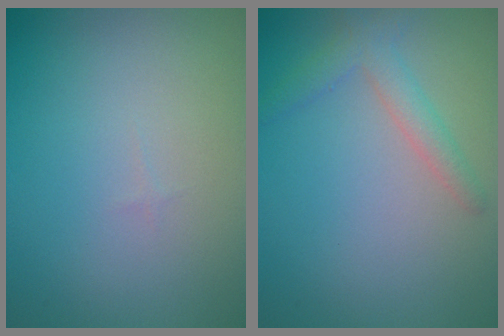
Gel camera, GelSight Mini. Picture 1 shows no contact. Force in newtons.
{"total": 2.3, "press": 2.3, "slide": 0.1}